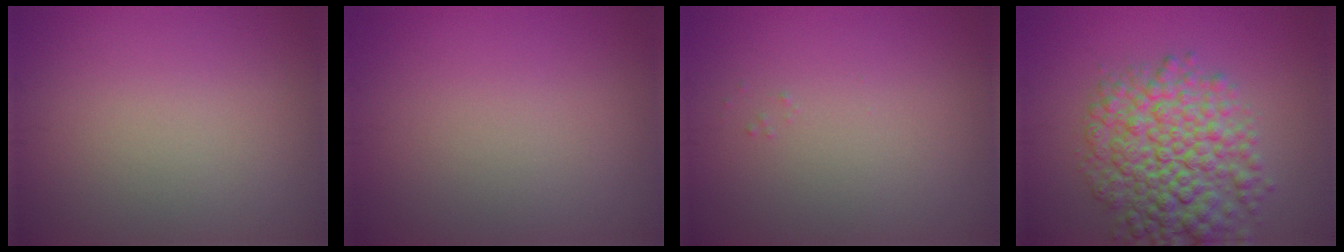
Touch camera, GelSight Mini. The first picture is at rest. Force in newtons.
{"total": 0.0}
{"total": 0.0}
{"total": 8.3, "press": 8.3, "slide": 0.2}